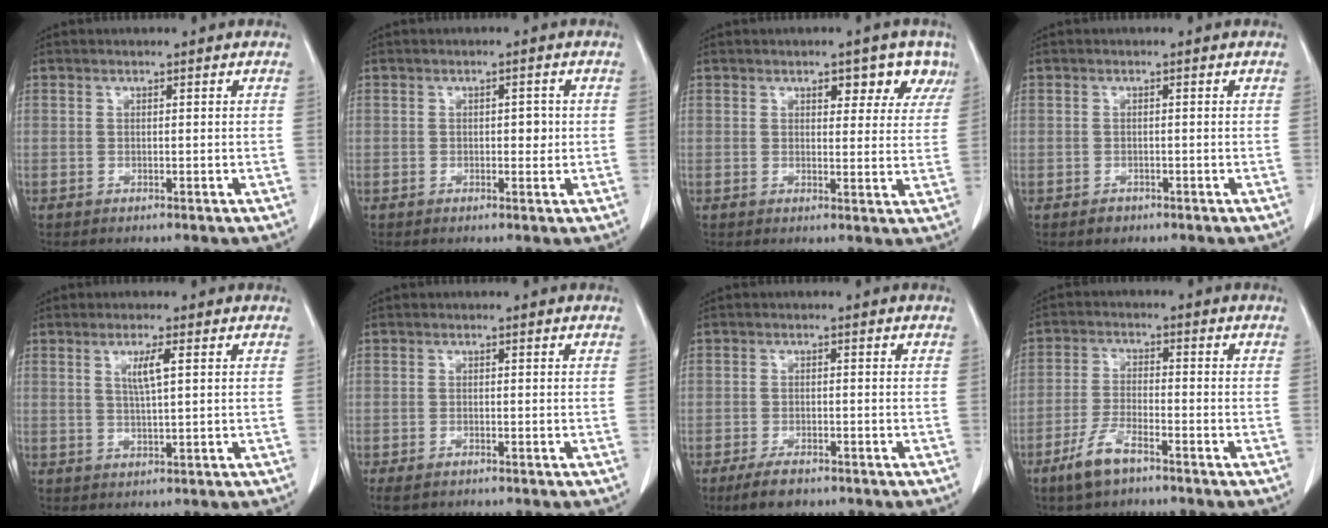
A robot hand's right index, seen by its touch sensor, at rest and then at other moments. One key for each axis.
{"total": 1.9, "fx": 0.2, "fy": 1.1, "fz": 1.5, "tx": -0.011, "ty": 0.005, "tz": 0.005}
{"total": 5.4, "fx": 3.3, "fy": 2.9, "fz": 3.2, "tx": -0.020, "ty": 0.004, "tz": 0.035}
{"total": 0.8, "fx": -0.3, "fy": 0.8, "fz": 0.0, "tx": 0.002, "ty": 0.005, "tz": -0.006}
{"total": 3.4, "fx": 1.1, "fy": -0.1, "fz": 3.2, "tx": -0.061, "ty": -0.001, "tz": 0.021}
{"total": 2.8, "fx": -2.1, "fy": 1.0, "fz": 1.5, "tx": -0.030, "ty": -0.007, "tz": -0.030}
{"total": 4.0, "fx": -2.8, "fy": 1.7, "fz": 2.2, "tx": -0.045, "ty": -0.004, "tz": -0.044}
{"total": 6.1, "fx": -4.2, "fy": 1.5, "fz": 4.1, "tx": -0.096, "ty": -0.007, "tz": -0.079}